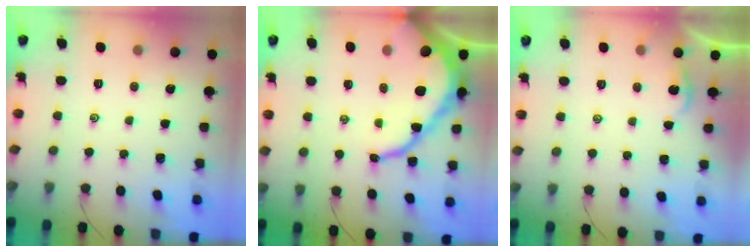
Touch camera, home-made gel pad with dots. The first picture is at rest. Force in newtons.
{"total": 14.5, "press": 14.4, "slide": 1.3}
{"total": 1.2, "press": 1.2, "slide": 0.1}